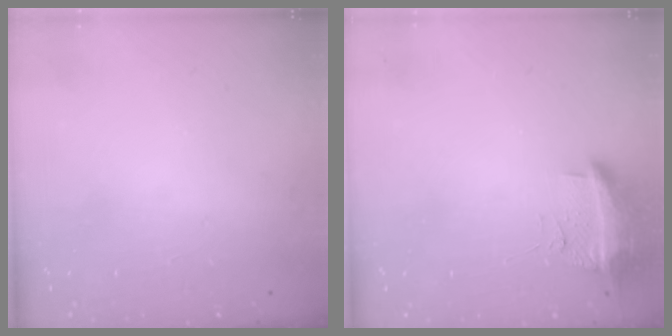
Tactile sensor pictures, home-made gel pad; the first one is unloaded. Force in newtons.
{"total": 10.0, "press": 9.9, "slide": 1.7}